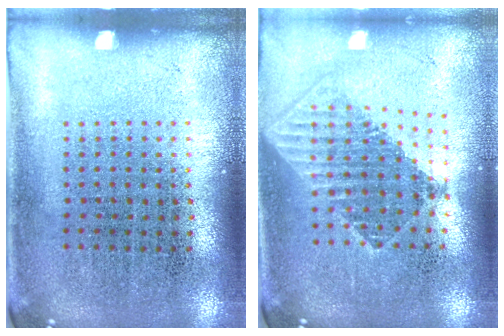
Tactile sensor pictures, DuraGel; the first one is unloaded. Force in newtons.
{"total": 1.7, "press": 1.4, "slide": 1.1}